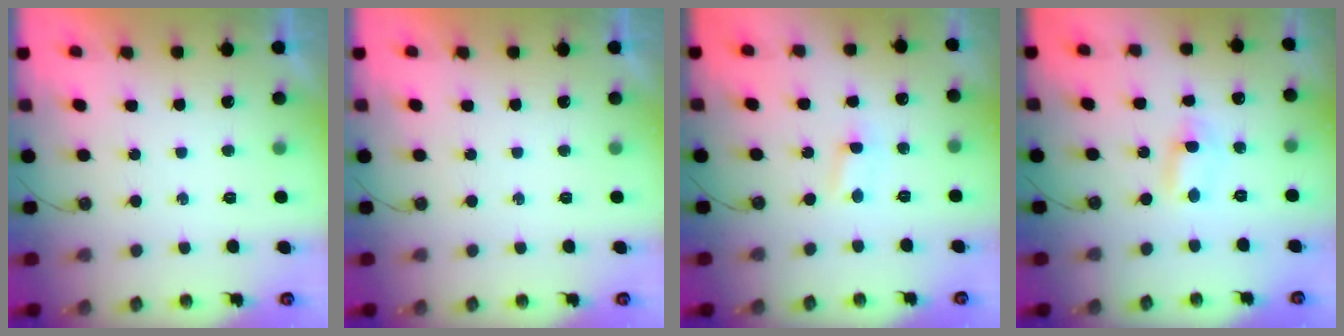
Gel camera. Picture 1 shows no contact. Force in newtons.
{"total": 0.0}
{"total": 1.3, "press": 1.3, "slide": 0.2}
{"total": 1.1, "press": 0.8, "slide": 0.6}